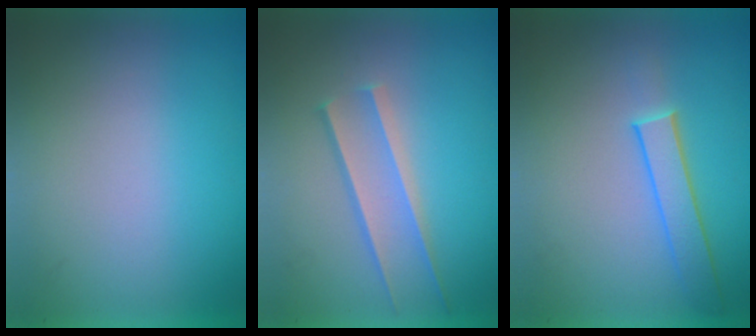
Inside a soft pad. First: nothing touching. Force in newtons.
{"total": 1.6}
{"total": 1.9}